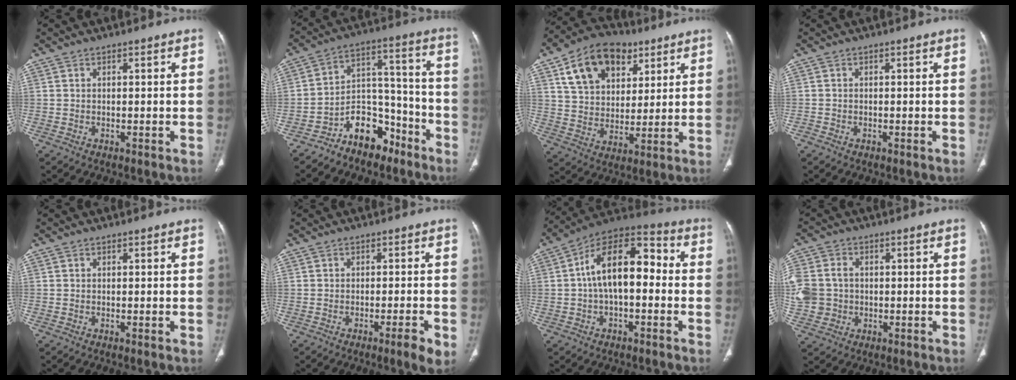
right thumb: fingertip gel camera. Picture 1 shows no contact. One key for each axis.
{"total": 11.3, "fx": -8.0, "fy": 6.7, "fz": 4.4, "tx": -0.037, "ty": 0.101, "tz": -0.139}
{"total": 16.9, "fx": 8.1, "fy": 11.4, "fz": 9.5, "tx": -0.133, "ty": -0.010, "tz": 0.141}
{"total": 0.0}
{"total": 0.0}
{"total": 3.7, "fx": -1.6, "fy": 0.3, "fz": 3.3, "tx": -0.050, "ty": -0.002, "tz": -0.025}
{"total": 15.6, "fx": 0.3, "fy": 8.4, "fz": 13.1, "tx": -0.194, "ty": 0.048, "tz": -0.010}
{"total": 11.9, "fx": 0.2, "fy": 10.4, "fz": 5.7, "tx": -0.142, "ty": 0.016, "tz": 0.016}